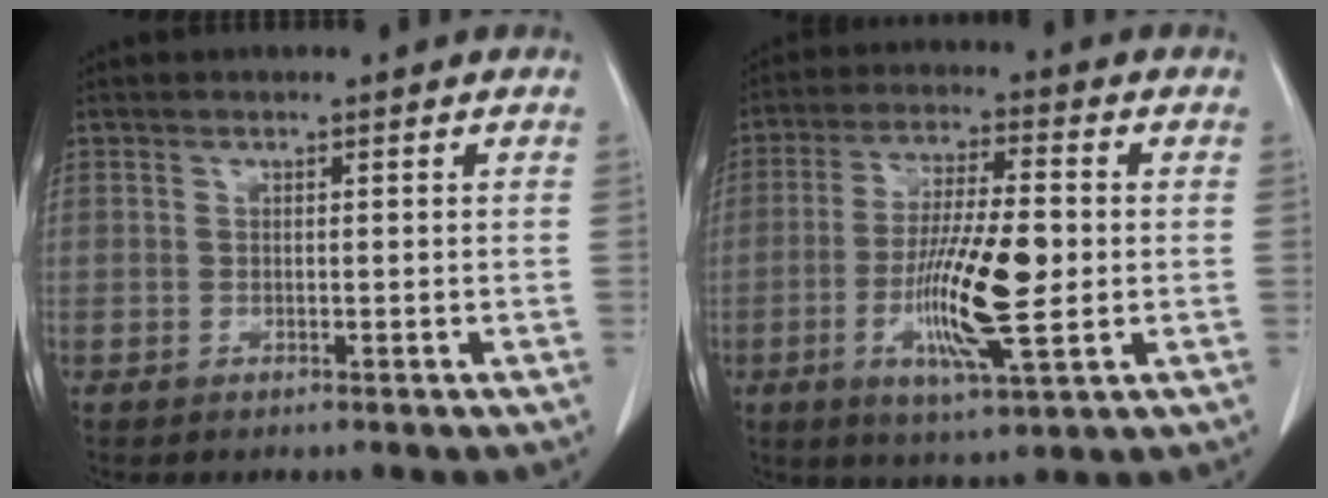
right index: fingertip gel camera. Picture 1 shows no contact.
{"total": 13.0, "force": [-2.1, 1.9, 12.7], "torque": [-0.239, -0.010, -0.039]}